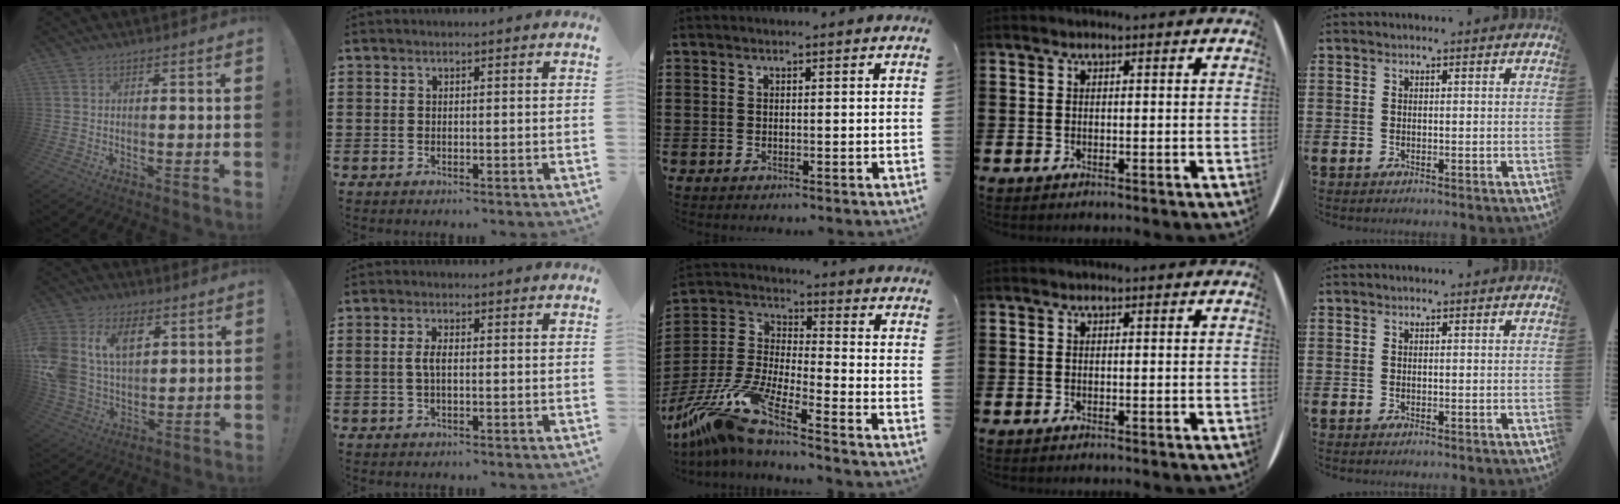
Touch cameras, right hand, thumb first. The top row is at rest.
{"thumb": {"total": 16.7, "force": [6.2, 11.7, 10.1], "torque": [-0.194, -0.026, 0.115]}, "index": {"total": 2.4, "force": [0.0, 0.9, 2.3], "torque": [-0.059, -0.005, -0.006]}, "middle": {"total": 12.0, "force": [-9.7, 0.8, 6.9], "torque": [-0.166, -0.003, -0.200]}}